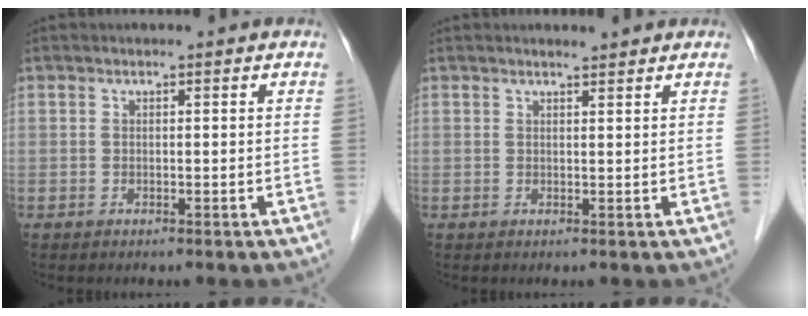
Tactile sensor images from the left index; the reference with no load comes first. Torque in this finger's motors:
{"motor_torque": [0.02, -0.07, -0.23, 0.02]}